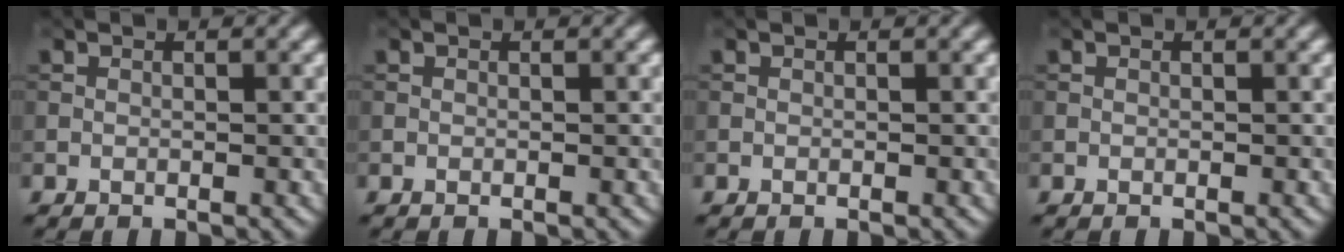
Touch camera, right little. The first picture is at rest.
{"total": 0.0}
{"total": 0.0}
{"total": 0.0}